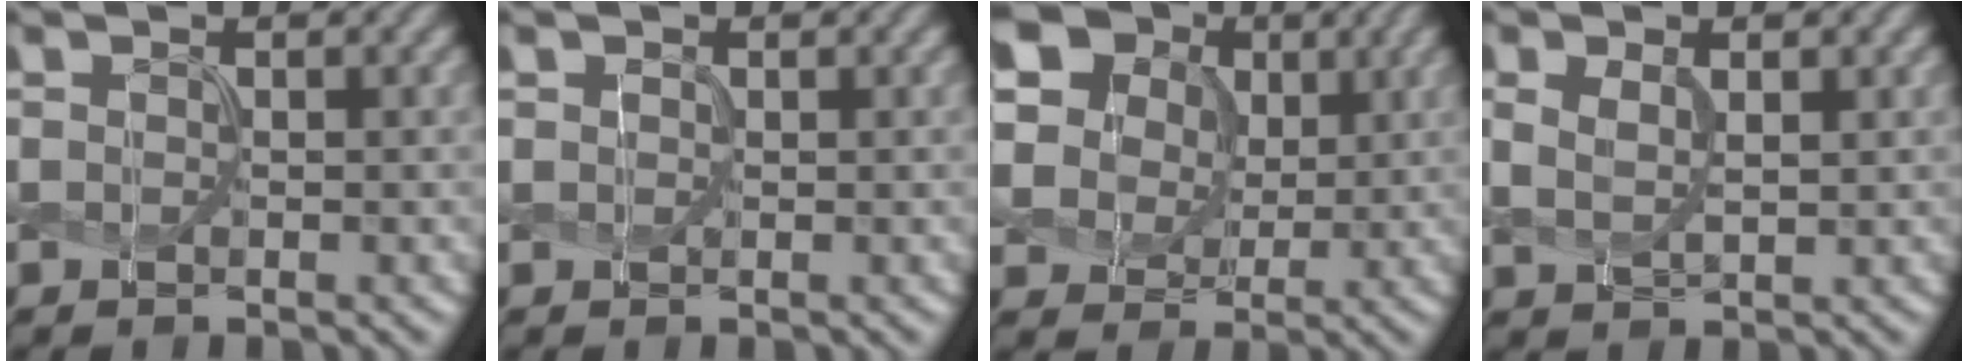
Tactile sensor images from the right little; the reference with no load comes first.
{"total": 0.0}
{"total": 12.2, "force": [5.2, 9.5, 5.5], "torque": [-0.144, 0.023, 0.103]}
{"total": 2.2, "force": [0.6, 1.0, 1.9], "torque": [-0.039, -0.005, 0.018]}